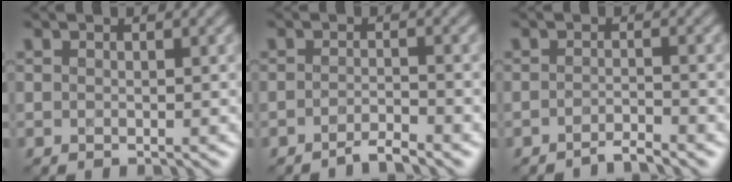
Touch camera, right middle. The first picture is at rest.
{"total": 1.9, "force": [-1.6, 0.2, 1.0], "torque": [-0.011, 0.007, -0.037]}
{"total": 1.6, "force": [-1.5, 0.1, 0.7], "torque": [-0.005, 0.007, -0.033]}